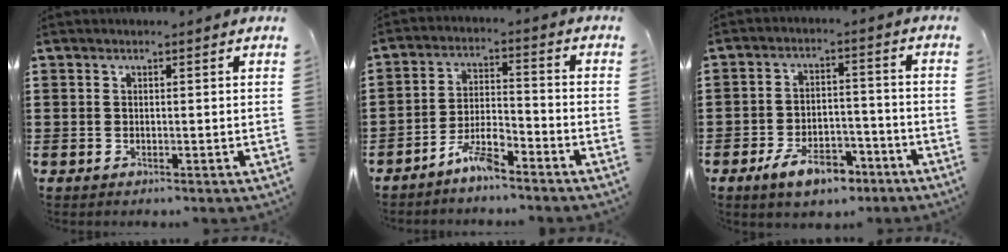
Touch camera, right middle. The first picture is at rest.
{"total": 5.5, "force": [-4.6, 0.9, 2.8], "torque": [-0.063, 0.006, -0.092]}
{"total": 7.6, "force": [-5.3, 3.4, 4.4], "torque": [-0.084, 0.015, -0.097]}